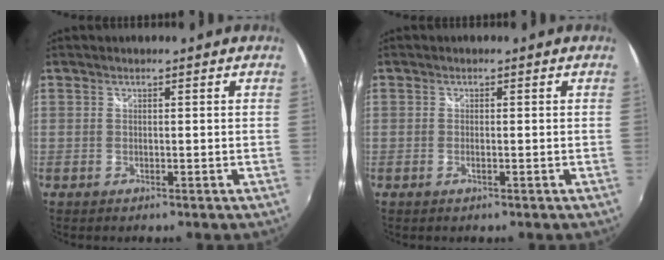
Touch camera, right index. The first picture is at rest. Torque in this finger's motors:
{"motor_torque": [-0.40, 0.29, -0.04, -0.01]}